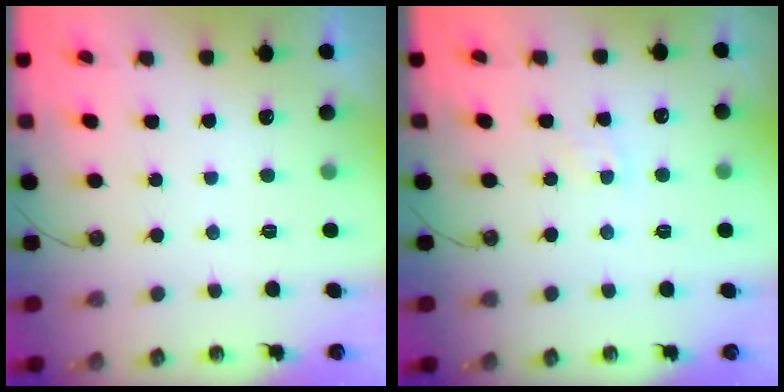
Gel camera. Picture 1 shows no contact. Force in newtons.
{"total": 4.5, "press": 4.5, "slide": 0.6}